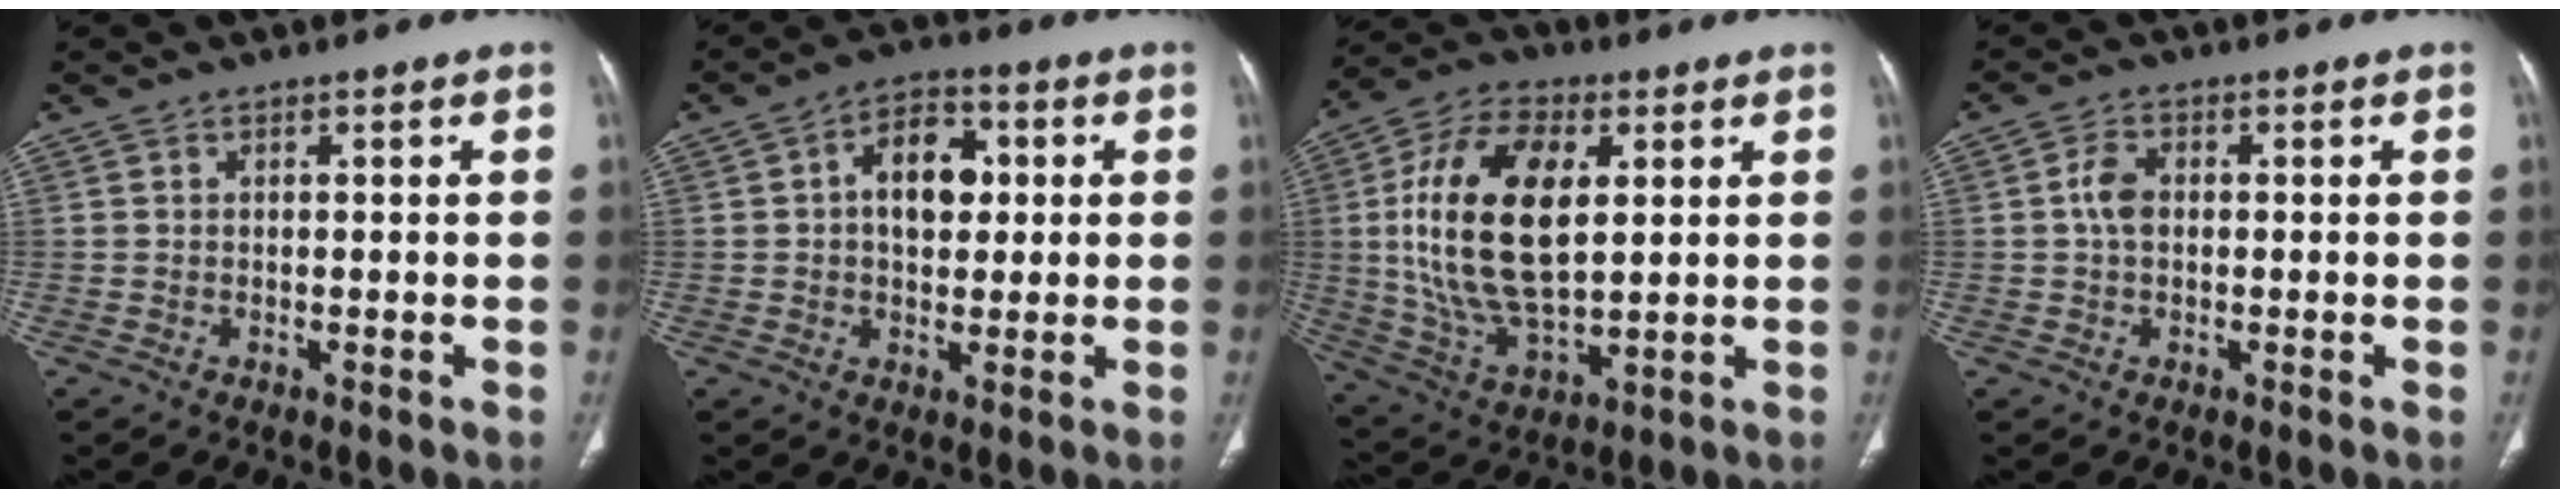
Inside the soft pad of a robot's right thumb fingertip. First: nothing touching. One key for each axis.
{"total": 9.5, "fx": 1.4, "fy": 6.3, "fz": 6.9, "tx": -0.081, "ty": 0.013, "tz": 0.019}
{"total": 20.7, "fx": 3.4, "fy": 10.8, "fz": 17.3, "tx": -0.331, "ty": -0.010, "tz": 0.064}
{"total": 3.6, "fx": 0.1, "fy": 2.4, "fz": 2.7, "tx": -0.055, "ty": 0.008, "tz": -0.003}